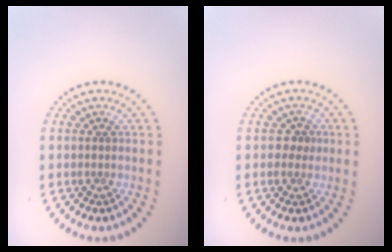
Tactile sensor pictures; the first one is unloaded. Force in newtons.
{"total": 1.2, "press": 1.2, "slide": 0.3}